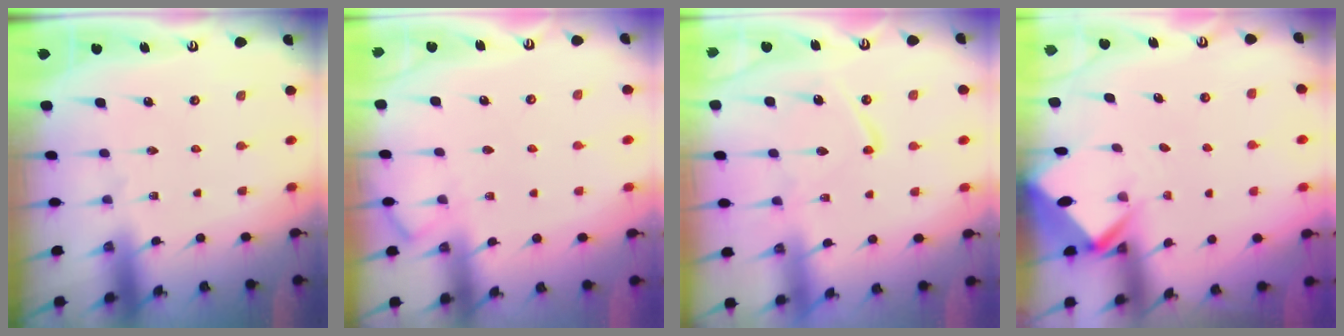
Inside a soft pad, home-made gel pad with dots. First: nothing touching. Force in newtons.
{"total": 4.5, "press": 4.4, "slide": 0.6}
{"total": 11.2, "press": 11.1, "slide": 1.0}
{"total": 3.1, "press": 3.1, "slide": 0.2}